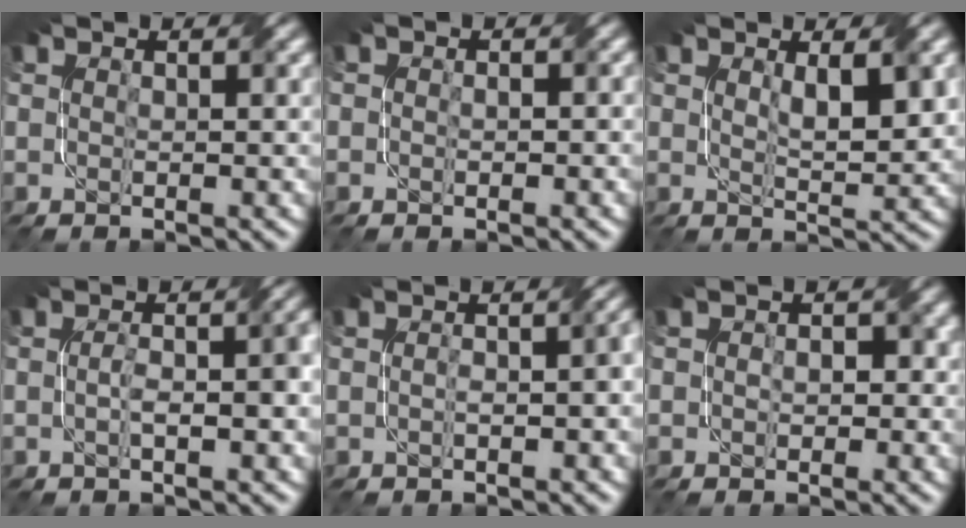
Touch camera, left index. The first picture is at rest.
{"total": 0.8, "force": [-0.1, 0.6, 0.6], "torque": [-0.008, -0.005, -0.004]}
{"total": 3.2, "force": [1.1, 0.9, 2.9], "torque": [-0.051, -0.005, 0.022]}
{"total": 3.6, "force": [-0.4, 1.0, 3.4], "torque": [-0.041, 0.012, -0.009]}
{"total": 3.1, "force": [-0.3, 1.2, 2.9], "torque": [-0.022, 0.012, -0.009]}
{"total": 1.7, "force": [0.1, 1.4, 1.0], "torque": [-0.008, 0.002, -0.002]}